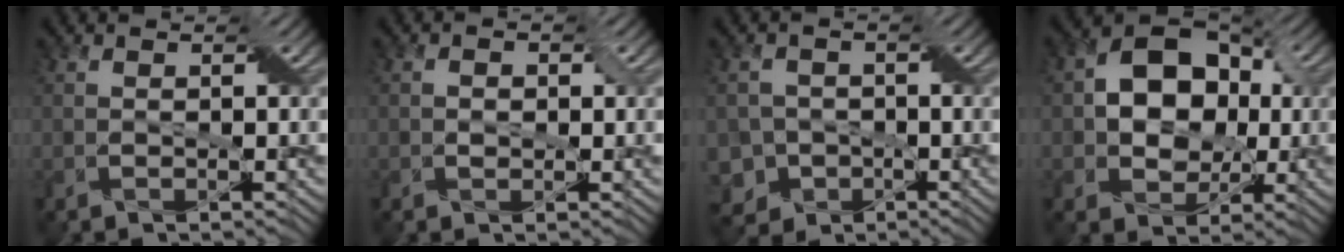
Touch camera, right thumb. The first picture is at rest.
{"total": 1.3, "force": [0.0, 1.0, 0.8], "torque": [-0.013, 0.001, 0.000]}
{"total": 6.5, "force": [-3.2, 5.4, 1.5], "torque": [-0.038, -0.013, -0.066]}
{"total": 11.3, "force": [1.0, 8.4, 7.5], "torque": [-0.124, 0.018, 0.003]}